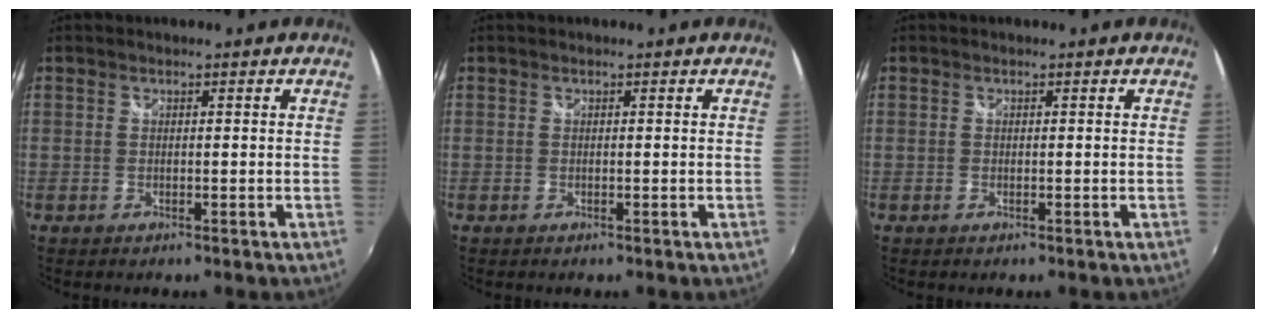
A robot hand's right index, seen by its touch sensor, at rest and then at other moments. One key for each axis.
{"total": 0.0}
{"total": 0.0}